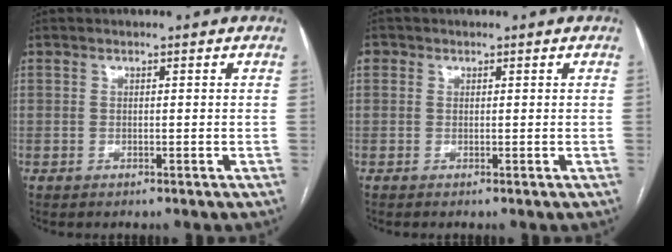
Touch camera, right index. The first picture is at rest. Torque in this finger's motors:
{"motor_torque": [0.44, 0.38, 0.24, 0.05]}